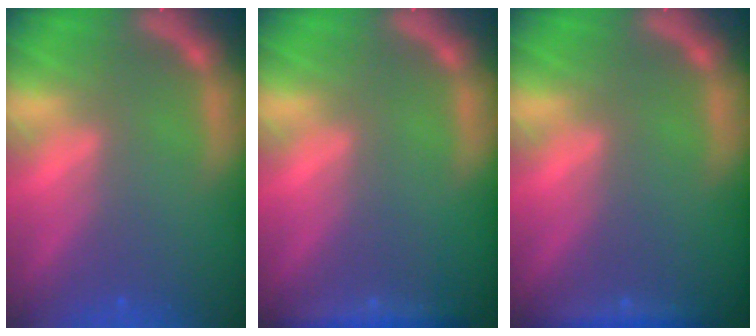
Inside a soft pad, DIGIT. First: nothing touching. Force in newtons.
{"total": 2.4}
{"total": 1.9}